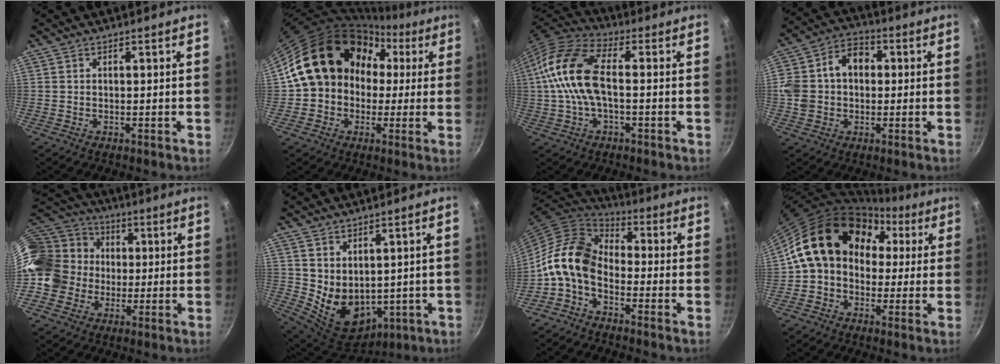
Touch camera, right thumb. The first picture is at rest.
{"total": 17.8, "force": [2.0, 15.1, 9.3], "torque": [-0.120, 0.056, 0.027]}
{"total": 14.2, "force": [0.0, 7.3, 12.2], "torque": [-0.241, 0.032, -0.019]}
{"total": 11.7, "force": [1.1, 9.0, 7.3], "torque": [-0.102, 0.029, 0.004]}
{"total": 19.4, "force": [-0.4, 16.9, 9.5], "torque": [-0.166, 0.053, -0.012]}
{"total": 11.1, "force": [1.6, 8.0, 7.5], "torque": [-0.103, -0.035, 0.059]}
{"total": 12.4, "force": [-3.3, 8.1, 8.7], "torque": [-0.152, 0.050, -0.089]}
{"total": 16.7, "force": [2.6, 13.3, 9.8], "torque": [-0.123, 0.046, 0.028]}